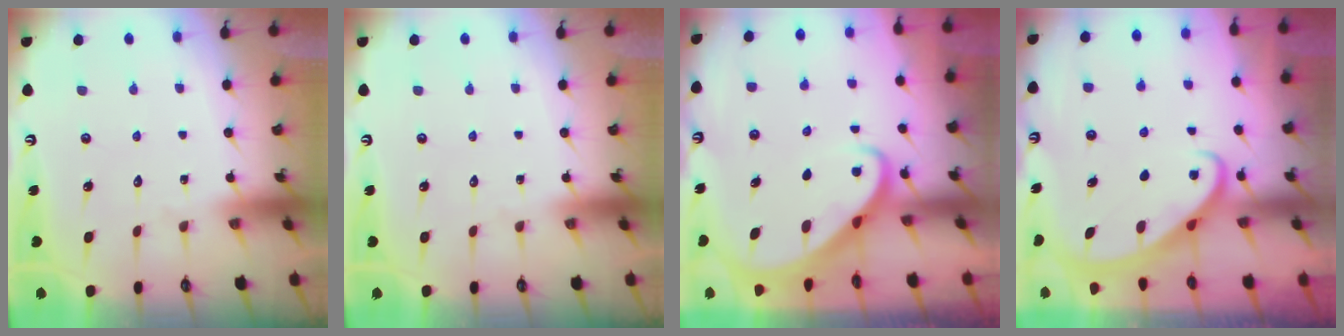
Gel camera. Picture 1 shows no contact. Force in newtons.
{"total": 0.0}
{"total": 3.6, "press": 3.6, "slide": 0.4}
{"total": 2.6, "press": 2.6, "slide": 0.4}